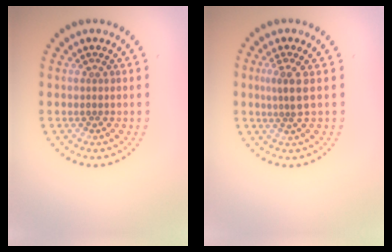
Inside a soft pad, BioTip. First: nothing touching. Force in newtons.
{"total": 2.1, "press": 1.6, "slide": 1.3}